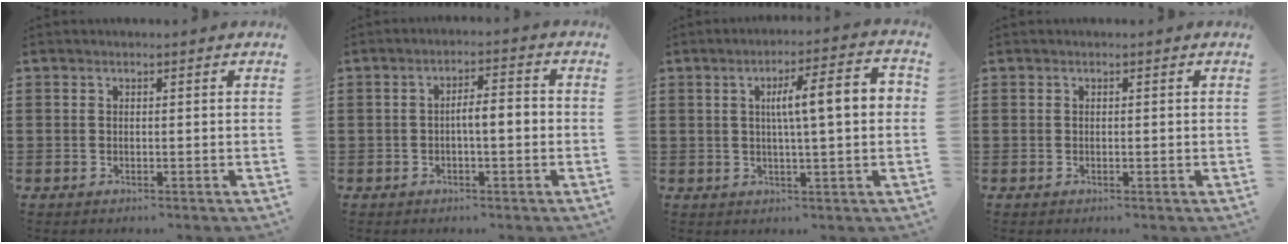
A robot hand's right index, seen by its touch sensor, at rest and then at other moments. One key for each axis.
{"total": 3.3, "fx": -0.6, "fy": 0.8, "fz": 3.1, "tx": -0.055, "ty": 0.006, "tz": -0.014}
{"total": 8.7, "fx": 1.2, "fy": 1.3, "fz": 8.5, "tx": -0.150, "ty": 0.003, "tz": 0.010}
{"total": 0.0}